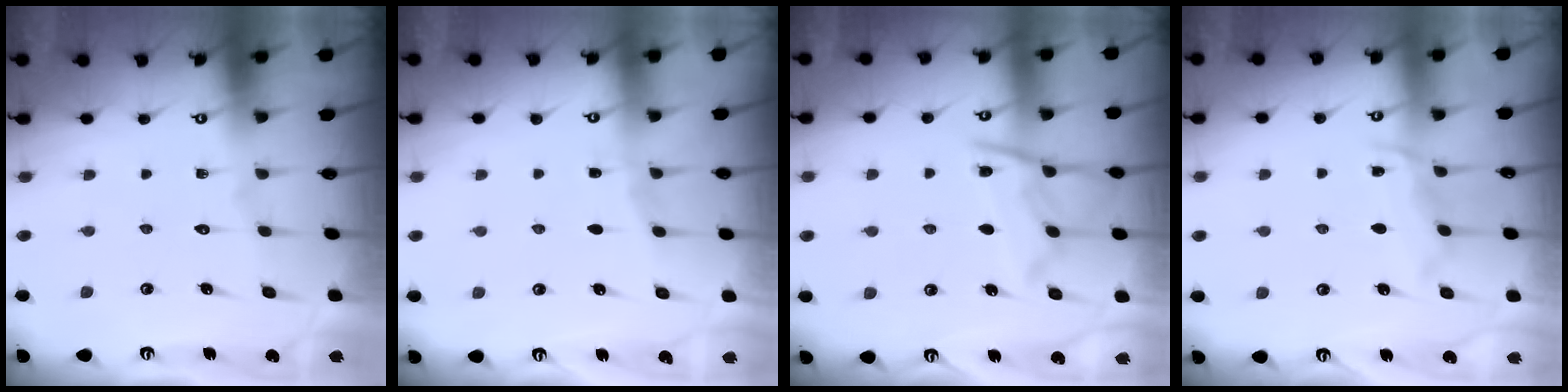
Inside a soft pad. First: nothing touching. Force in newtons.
{"total": 3.1, "press": 3.1, "slide": 0.4}
{"total": 11.1, "press": 11.0, "slide": 1.1}
{"total": 7.1, "press": 7.1, "slide": 0.8}